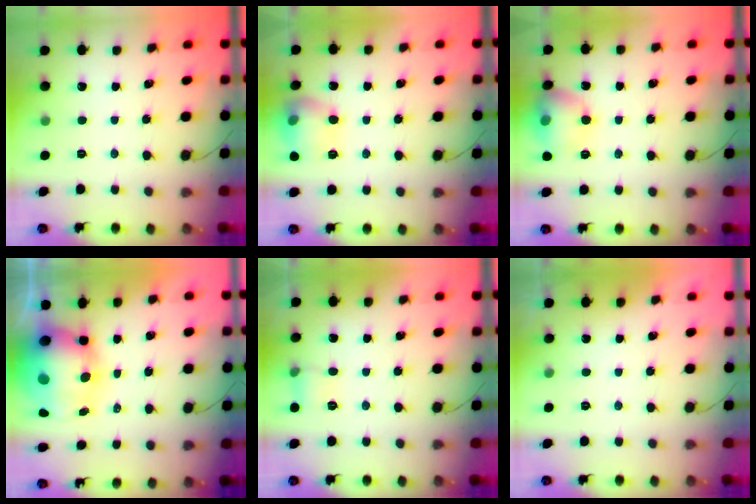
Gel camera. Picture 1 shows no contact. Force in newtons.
{"total": 12.6, "press": 12.6, "slide": 1.0}
{"total": 12.2, "press": 12.0, "slide": 1.7}
{"total": 15.6, "press": 15.3, "slide": 3.2}
{"total": 6.7, "press": 6.5, "slide": 1.5}
{"total": 0.0}